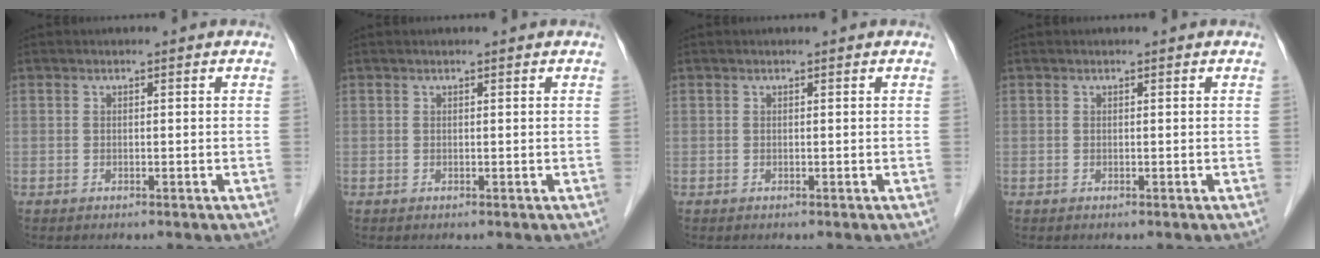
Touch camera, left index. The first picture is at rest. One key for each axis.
{"total": 0.7, "fx": 0.6, "fy": 0.0, "fz": 0.3, "tx": -0.006, "ty": 0.009, "tz": 0.010}
{"total": 0.0}
{"total": 0.0}